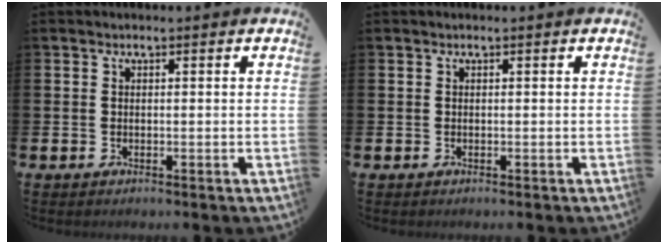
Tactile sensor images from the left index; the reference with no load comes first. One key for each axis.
{"total": 0.0}